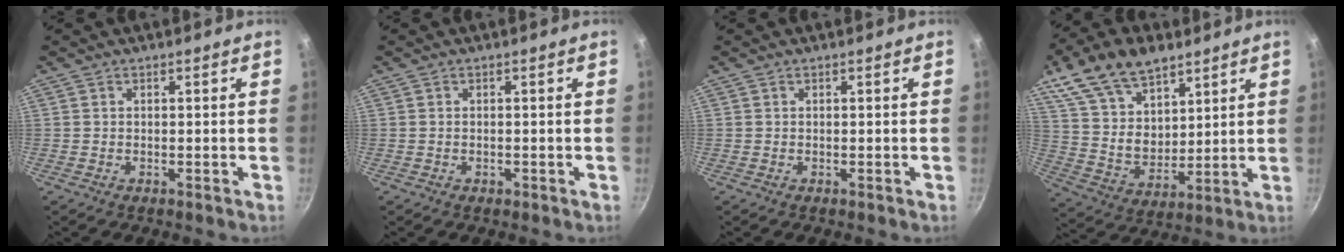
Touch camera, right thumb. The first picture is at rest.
{"total": 0.5, "force": [-0.2, 0.4, 0.3], "torque": [-0.003, 0.001, -0.004]}
{"total": 0.0}
{"total": 18.2, "force": [10.9, 10.8, 9.9], "torque": [-0.153, -0.037, 0.208]}